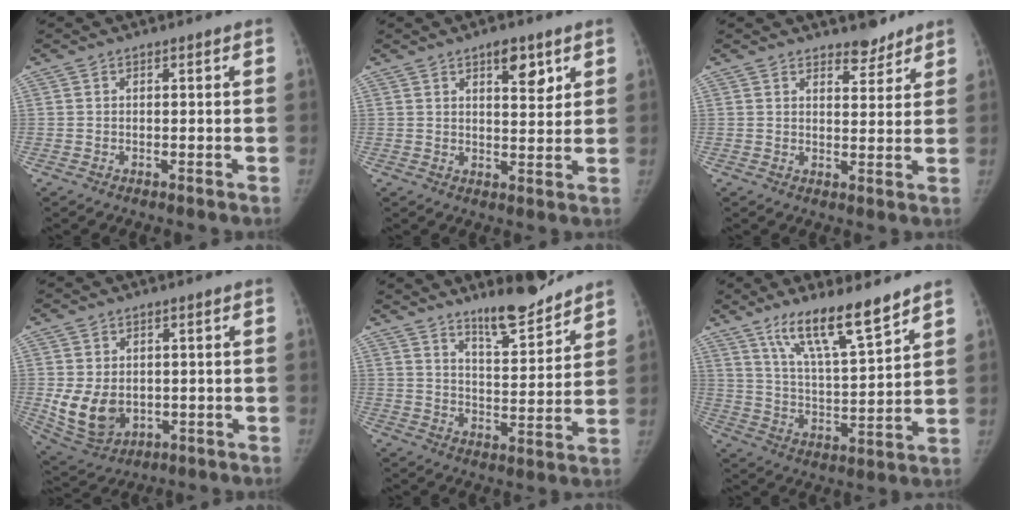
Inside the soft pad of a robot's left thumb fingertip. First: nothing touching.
{"total": 6.1, "force": [3.4, 2.6, 4.3], "torque": [-0.043, -0.021, 0.049]}
{"total": 4.2, "force": [3.6, 1.9, 1.1], "torque": [0.007, -0.028, 0.055]}
{"total": 9.4, "force": [-0.5, 7.0, 6.2], "torque": [-0.101, -0.014, 0.014]}
{"total": 10.4, "force": [8.9, 2.1, 5.0], "torque": [-0.060, -0.070, 0.145]}
{"total": 14.0, "force": [10.2, 2.5, 9.3], "torque": [-0.150, -0.065, 0.189]}